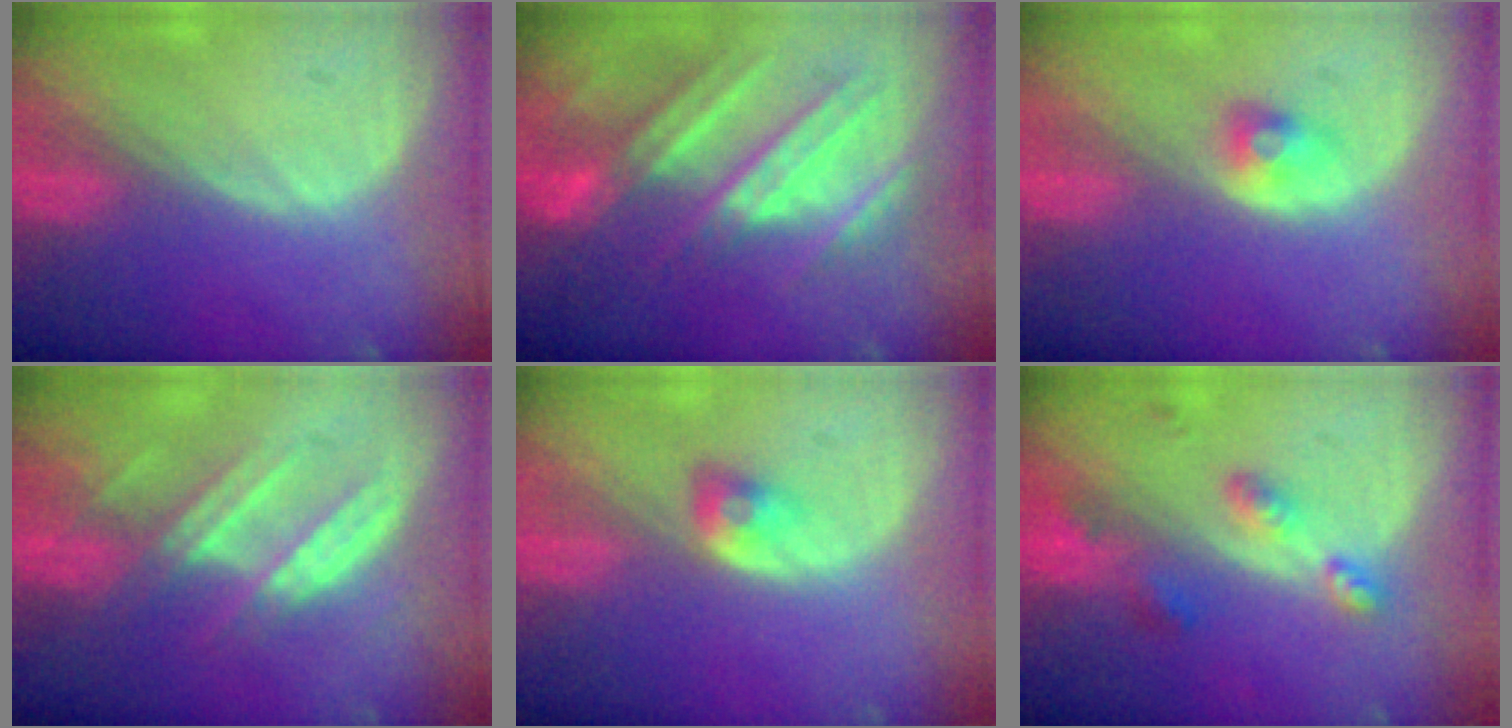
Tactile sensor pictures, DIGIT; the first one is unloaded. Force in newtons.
{"total": 9.9, "press": 9.5, "slide": 2.8}
{"total": 2.7, "press": 2.4, "slide": 1.1}
{"total": 7.0, "press": 6.9, "slide": 1.4}
{"total": 2.9, "press": 2.5, "slide": 1.5}
{"total": 5.3, "press": 4.7, "slide": 2.4}